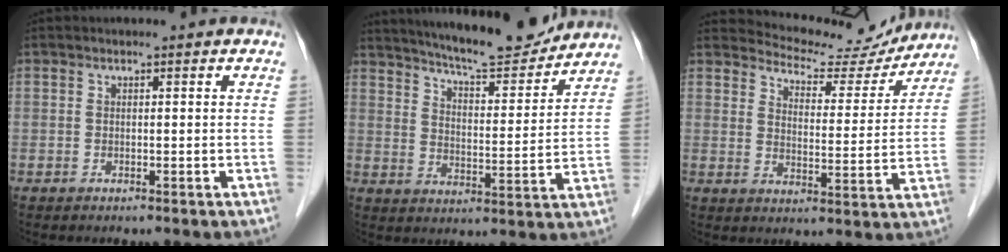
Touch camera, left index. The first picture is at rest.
{"total": 14.3, "force": [13.3, 1.4, 5.1], "torque": [-0.082, -0.008, 0.196]}
{"total": 11.9, "force": [11.6, 2.6, 1.0], "torque": [-0.012, -0.013, 0.150]}